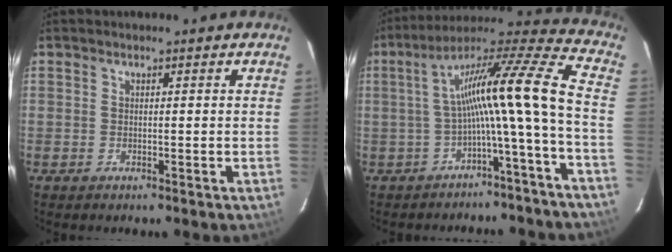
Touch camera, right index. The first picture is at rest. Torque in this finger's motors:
{"motor_torque": [0.76, -0.46, 0.92, 0.21]}